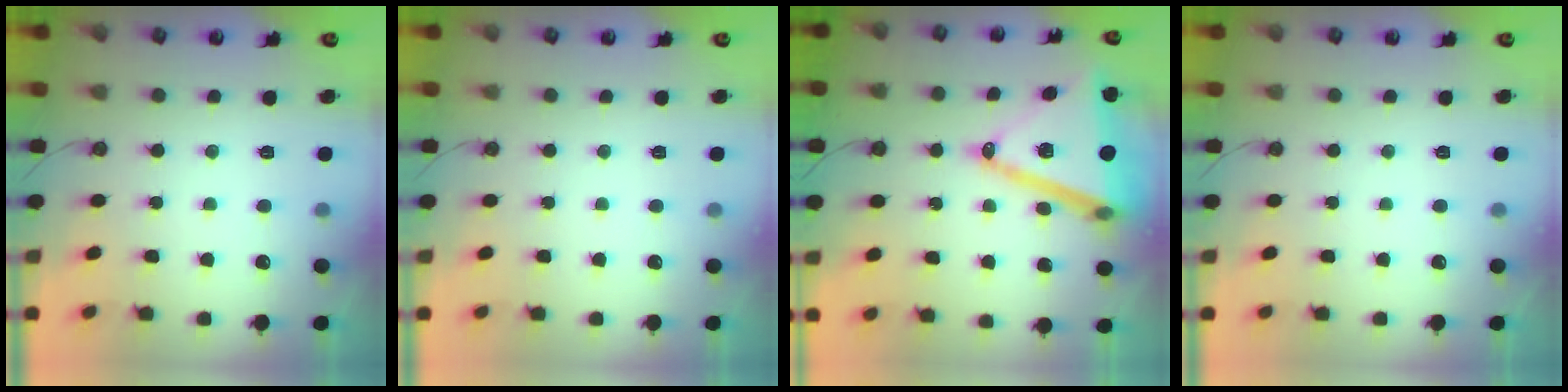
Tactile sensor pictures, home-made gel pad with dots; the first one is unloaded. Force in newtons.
{"total": 0.0}
{"total": 21.9, "press": 21.6, "slide": 3.7}
{"total": 0.0}